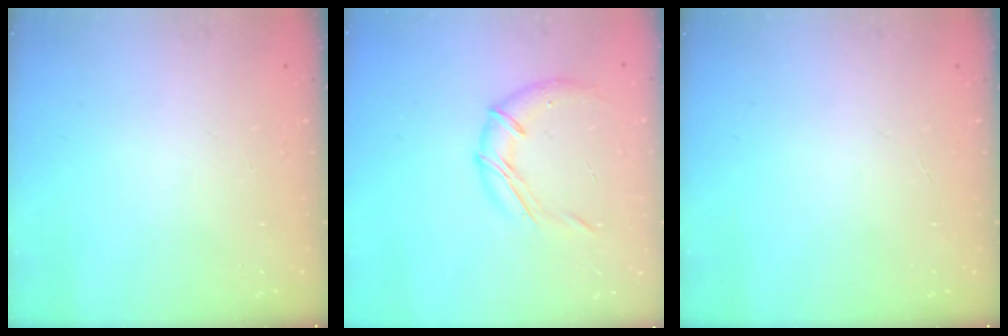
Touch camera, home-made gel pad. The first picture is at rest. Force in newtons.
{"total": 11.4, "press": 11.2, "slide": 2.0}
{"total": 0.0}